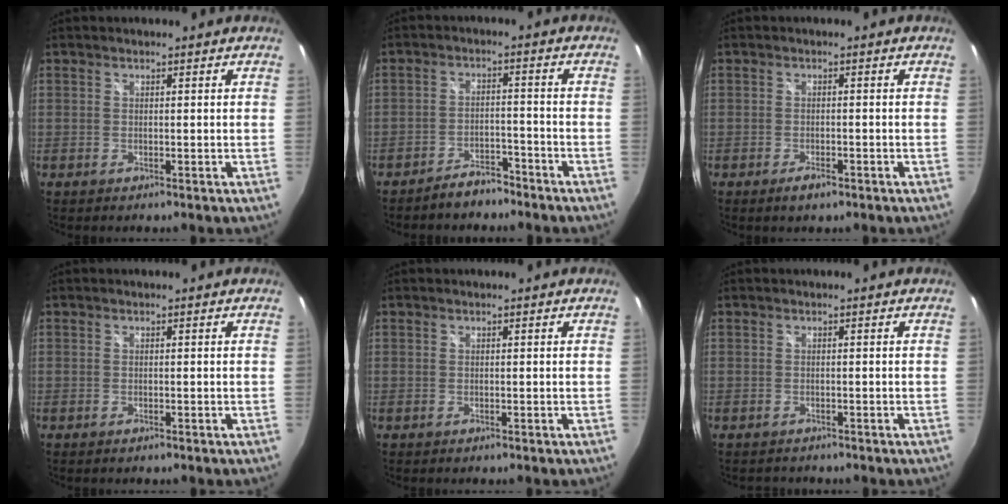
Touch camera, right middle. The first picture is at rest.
{"total": 5.3, "force": [-4.7, 1.9, 1.5], "torque": [-0.046, 0.012, -0.069]}
{"total": 2.6, "force": [-1.7, 1.0, 1.6], "torque": [-0.035, -0.007, -0.031]}
{"total": 0.5, "force": [-0.5, 0.2, 0.2], "torque": [-0.003, -0.003, -0.009]}
{"total": 0.0}
{"total": 1.6, "force": [-1.5, 0.6, 0.2], "torque": [-0.007, -0.006, -0.022]}